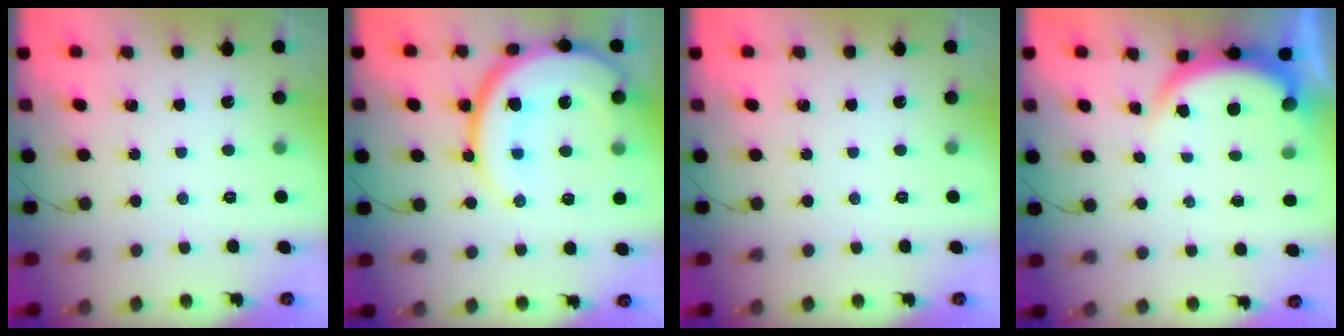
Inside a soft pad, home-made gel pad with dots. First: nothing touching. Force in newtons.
{"total": 21.5, "press": 21.4, "slide": 2.0}
{"total": 0.0}
{"total": 4.9, "press": 4.8, "slide": 0.7}